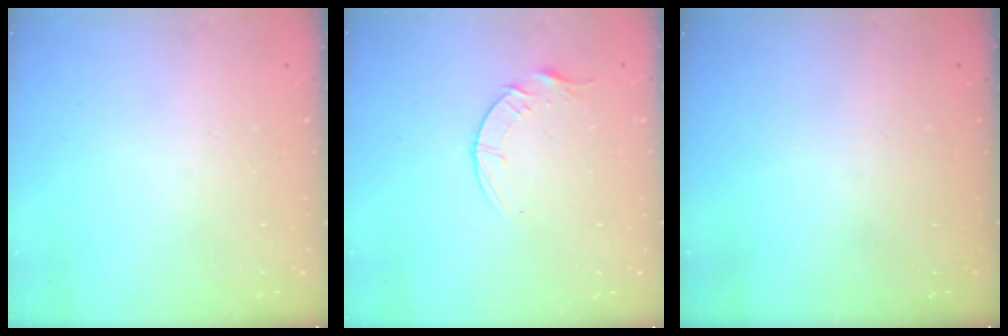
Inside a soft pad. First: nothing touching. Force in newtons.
{"total": 6.1, "press": 6.1, "slide": 0.8}
{"total": 0.0}